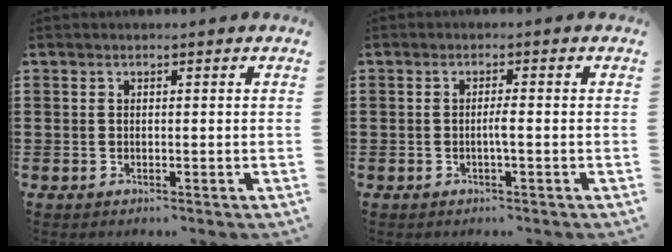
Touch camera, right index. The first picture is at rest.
{"total": 1.4, "force": [-0.4, -0.1, 1.4], "torque": [-0.027, -0.002, -0.008]}